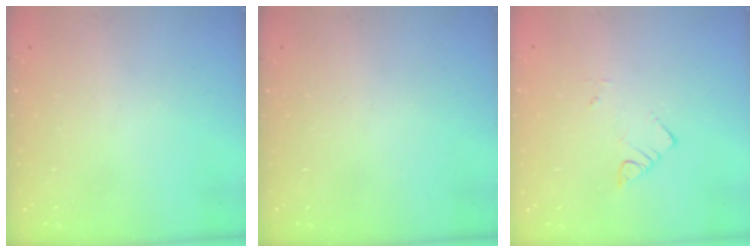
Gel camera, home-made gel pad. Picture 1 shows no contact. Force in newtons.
{"total": 0.0}
{"total": 3.4, "press": 3.4, "slide": 0.1}